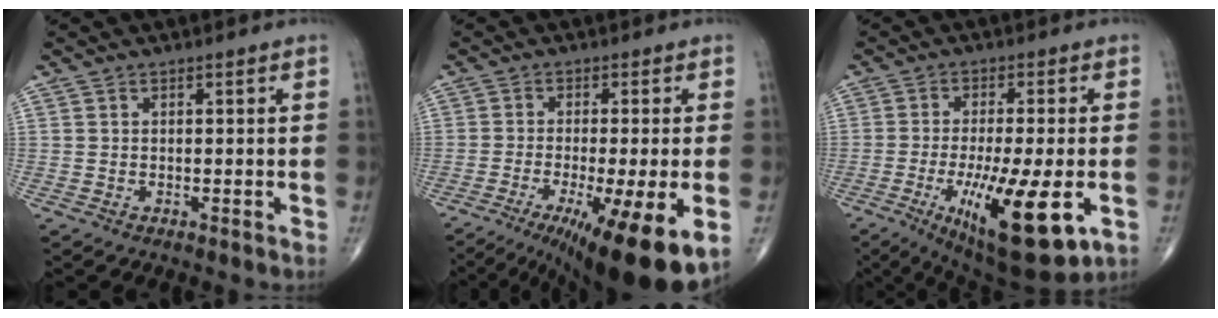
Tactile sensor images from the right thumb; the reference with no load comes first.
{"total": 16.4, "force": [-7.0, 2.8, 14.6], "torque": [-0.195, -0.022, -0.102]}
{"total": 18.1, "force": [-5.5, 4.8, 16.6], "torque": [-0.266, -0.018, -0.070]}